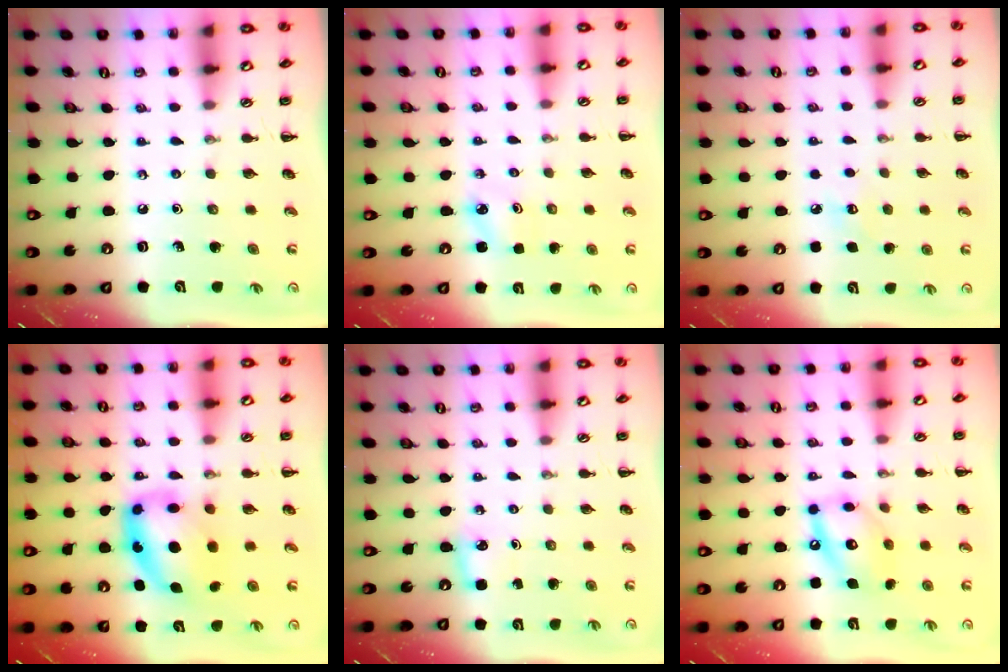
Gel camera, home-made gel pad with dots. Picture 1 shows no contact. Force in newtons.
{"total": 1.9, "press": 1.9, "slide": 0.4}
{"total": 5.5, "press": 5.3, "slide": 1.3}
{"total": 10.6, "press": 10.3, "slide": 2.5}
{"total": 3.1, "press": 2.9, "slide": 1.1}
{"total": 13.2, "press": 13.1, "slide": 1.6}